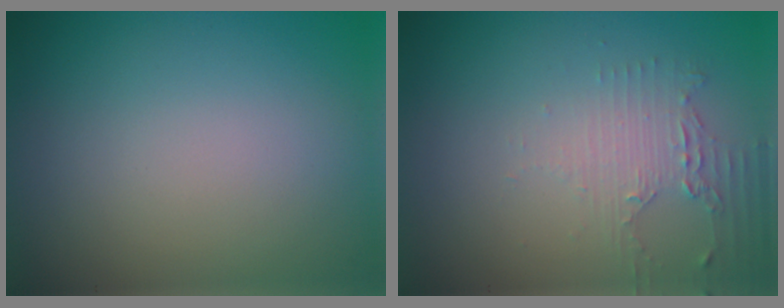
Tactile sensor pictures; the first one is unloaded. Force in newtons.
{"total": 2.1, "press": 1.6, "slide": 1.4}